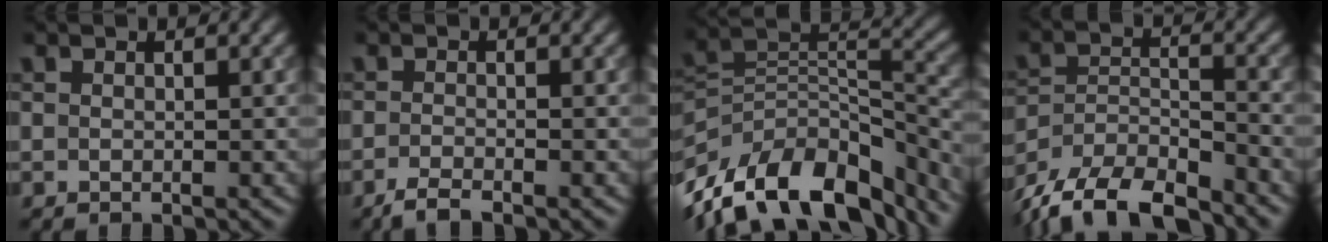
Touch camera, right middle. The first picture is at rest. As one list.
[{"total": 2.0, "force": [-1.5, 0.4, 1.2], "torque": [-0.020, -0.004, -0.038]}, {"total": 13.7, "force": [-9.0, 7.0, 7.6], "torque": [-0.161, 0.022, -0.157]}, {"total": 11.3, "force": [-10.0, 3.5, 4.1], "torque": [-0.068, -0.016, -0.161]}]